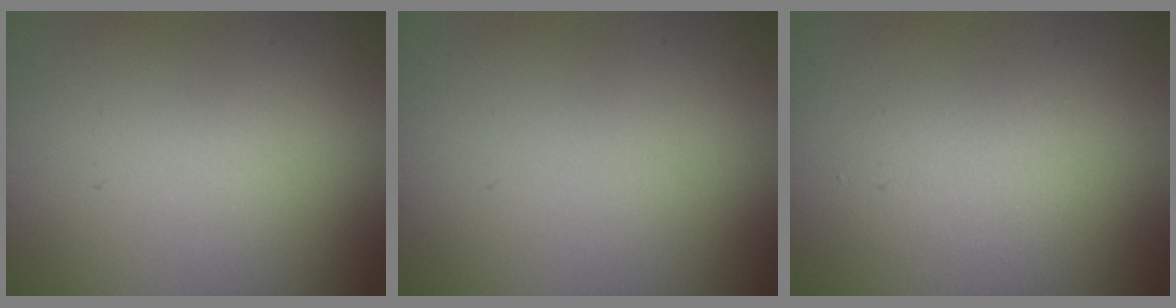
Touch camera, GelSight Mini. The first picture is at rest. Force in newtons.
{"total": 0.0}
{"total": 2.5, "press": 2.5, "slide": 0.1}